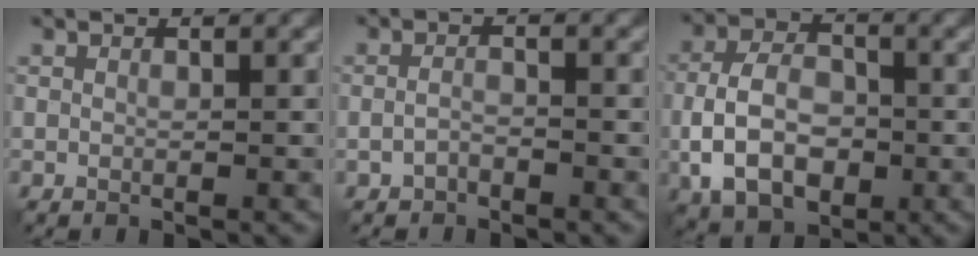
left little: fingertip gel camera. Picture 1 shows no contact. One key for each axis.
{"total": 1.5, "fx": -1.0, "fy": 0.6, "fz": 0.8, "tx": -0.021, "ty": 0.000, "tz": -0.024}
{"total": 7.3, "fx": -2.2, "fy": 4.6, "fz": 5.1, "tx": -0.098, "ty": 0.003, "tz": -0.048}